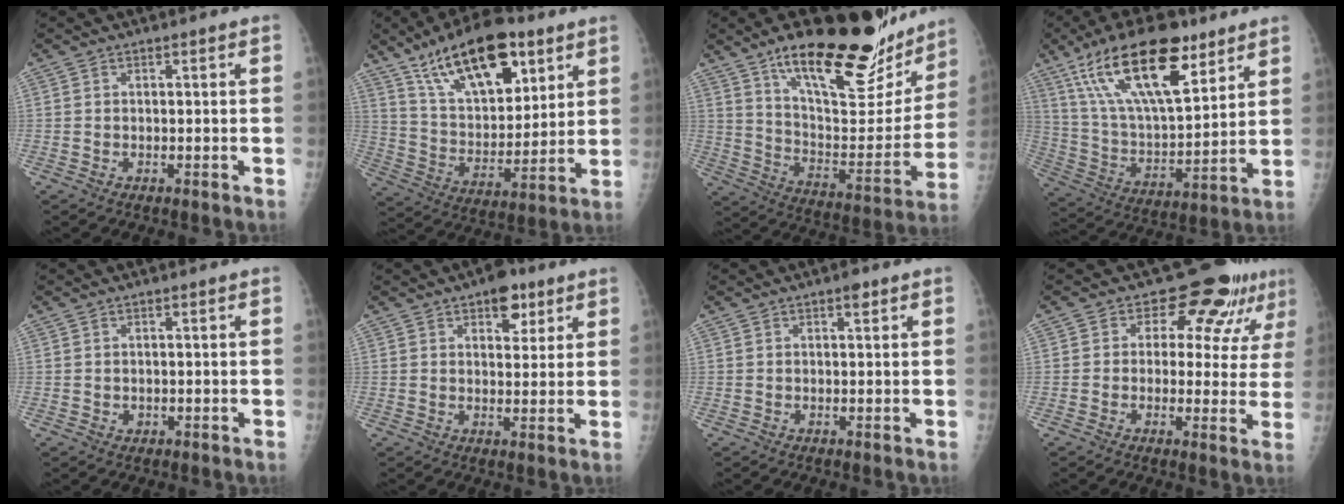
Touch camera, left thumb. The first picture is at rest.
{"total": 21.1, "force": [12.3, 9.8, 14.1], "torque": [-0.193, -0.050, 0.218]}
{"total": 28.3, "force": [19.4, 9.7, 18.2], "torque": [-0.228, -0.079, 0.303]}
{"total": 22.8, "force": [13.2, 8.8, 16.3], "torque": [-0.271, -0.040, 0.244]}
{"total": 0.8, "force": [0.0, 0.8, 0.3], "torque": [-0.003, 0.000, 0.002]}
{"total": 6.6, "force": [3.8, 3.7, 3.9], "torque": [-0.025, -0.015, 0.050]}
{"total": 1.5, "force": [0.9, 0.6, 1.0], "torque": [-0.008, -0.001, 0.010]}
{"total": 10.4, "force": [6.7, 5.8, 5.3], "torque": [-0.027, -0.030, 0.069]}